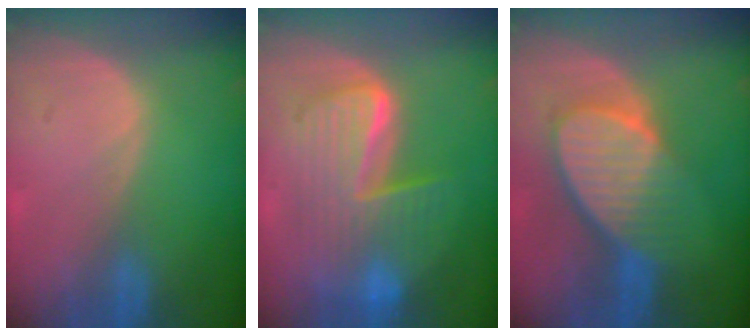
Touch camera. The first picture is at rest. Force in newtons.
{"total": 10.3, "press": 10.3, "slide": 0.9}
{"total": 8.8, "press": 8.0, "slide": 3.7}